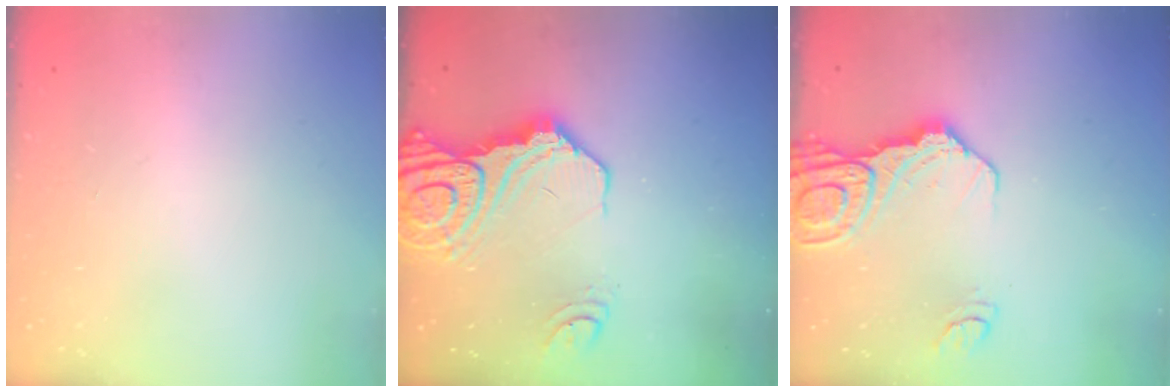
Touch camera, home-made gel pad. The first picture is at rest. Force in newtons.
{"total": 18.8, "press": 18.7, "slide": 2.5}
{"total": 14.2, "press": 14.1, "slide": 1.7}